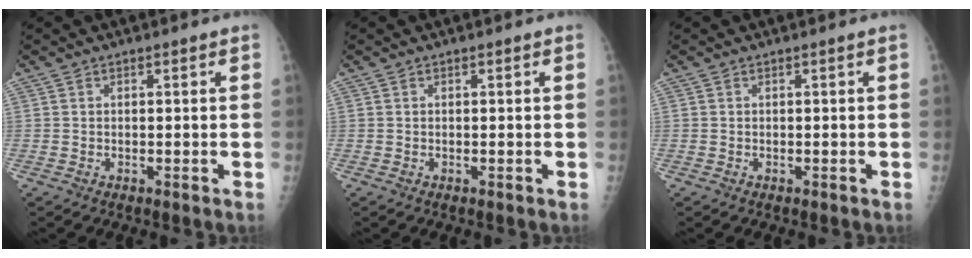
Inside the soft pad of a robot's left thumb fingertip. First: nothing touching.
{"total": 0.0}
{"total": 0.0}